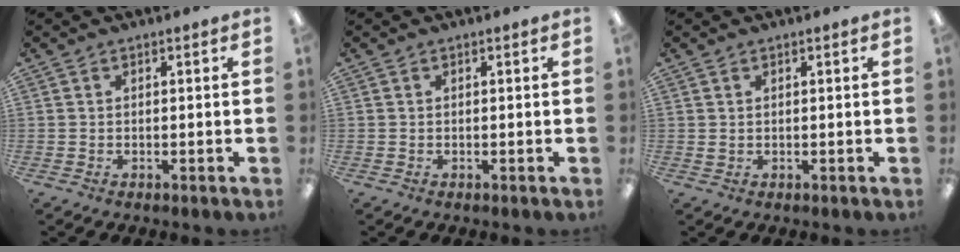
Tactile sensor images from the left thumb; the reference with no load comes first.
{"total": 0.0}
{"total": 0.7, "force": [0.3, 0.5, 0.5], "torque": [-0.011, 0.003, 0.004]}